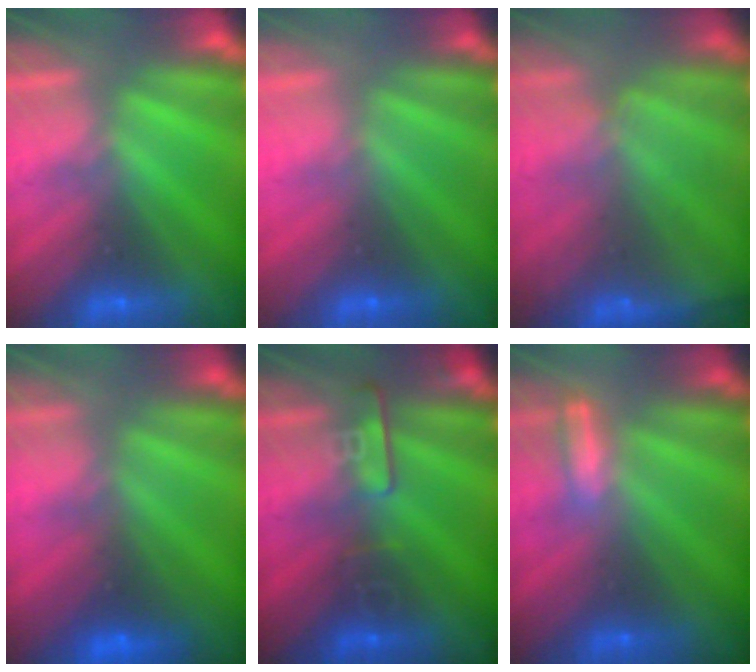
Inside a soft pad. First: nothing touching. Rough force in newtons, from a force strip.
{"total": 3.4}
{"total": 7.7}
{"total": 8.0}
{"total": 2.4}
{"total": 1.3}